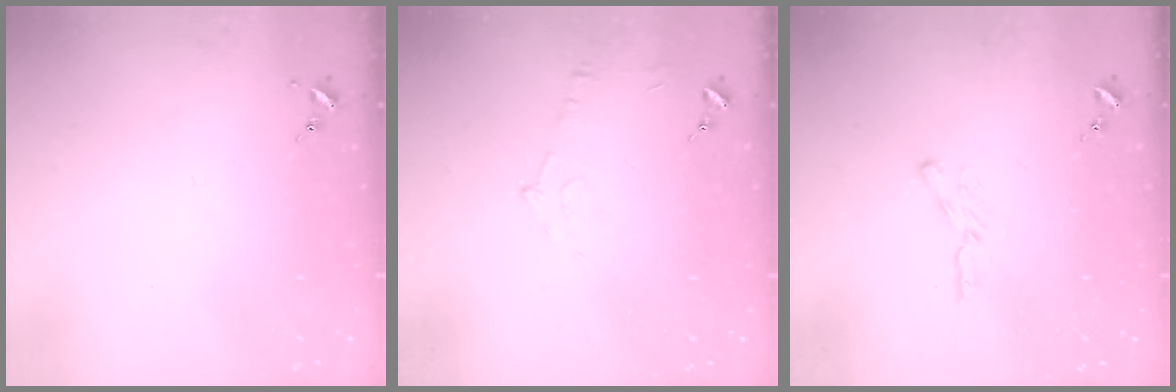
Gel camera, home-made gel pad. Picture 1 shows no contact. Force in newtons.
{"total": 5.4, "press": 5.4, "slide": 0.7}
{"total": 4.7, "press": 4.7, "slide": 0.3}